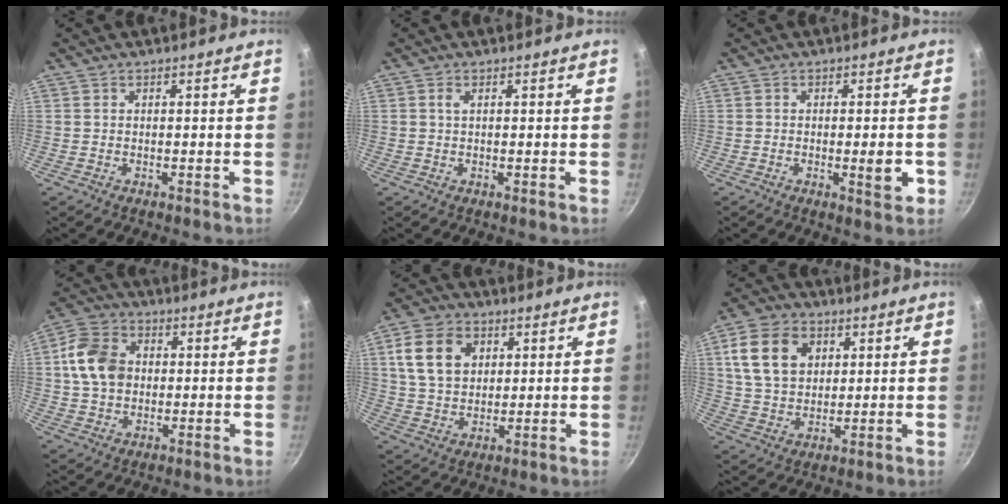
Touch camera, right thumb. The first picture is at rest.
{"total": 1.2, "force": [0.3, 0.3, 1.1], "torque": [-0.022, 0.000, 0.004]}
{"total": 4.7, "force": [-1.1, 1.3, 4.4], "torque": [-0.055, 0.000, -0.014]}
{"total": 11.2, "force": [1.2, 8.5, 7.1], "torque": [-0.117, 0.013, 0.009]}
{"total": 11.3, "force": [3.3, 8.4, 6.9], "torque": [-0.106, 0.000, 0.060]}
{"total": 13.0, "force": [3.9, 9.5, 7.9], "torque": [-0.125, -0.002, 0.070]}